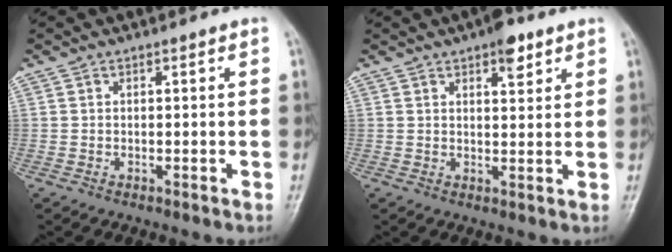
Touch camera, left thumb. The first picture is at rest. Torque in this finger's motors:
{"motor_torque": [0.82, -0.07, 0.55, -0.13, 0.00]}